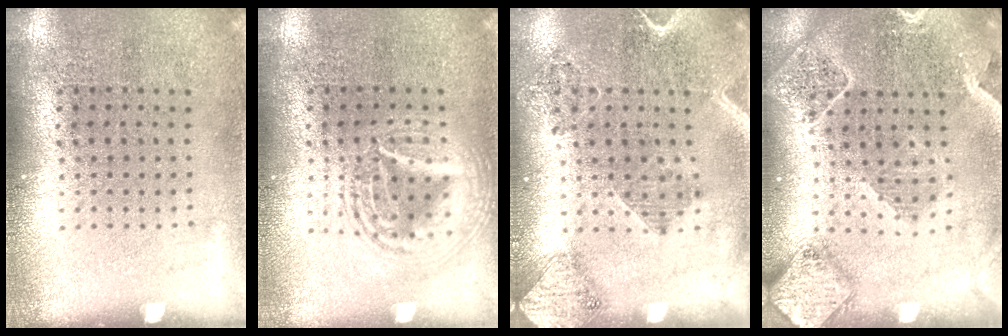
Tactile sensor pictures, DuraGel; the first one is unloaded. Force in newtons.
{"total": 2.6, "press": 2.6, "slide": 0.3}
{"total": 1.9, "press": 1.7, "slide": 0.9}
{"total": 2.3, "press": 2.1, "slide": 1.0}